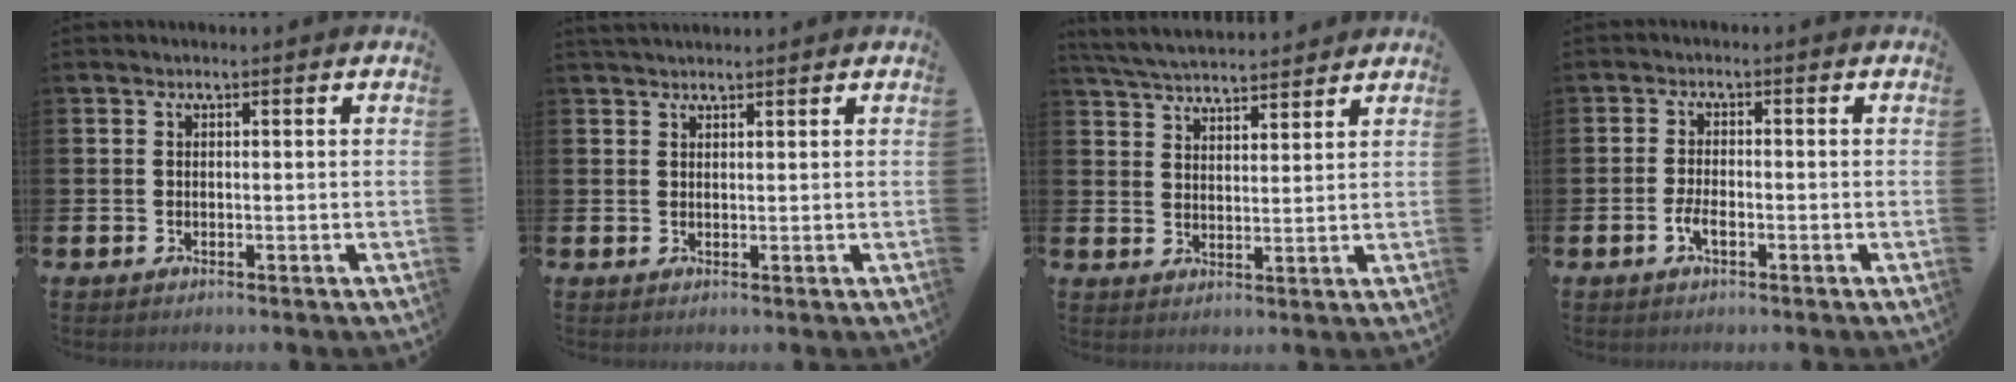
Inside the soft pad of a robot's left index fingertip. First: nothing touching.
{"total": 1.7, "force": [1.7, 0.4, 0.3], "torque": [0.005, -0.003, 0.028]}
{"total": 5.2, "force": [5.1, 0.5, 0.6], "torque": [-0.029, -0.027, 0.092]}
{"total": 2.4, "force": [-1.0, 1.0, 2.0], "torque": [-0.028, -0.001, -0.020]}